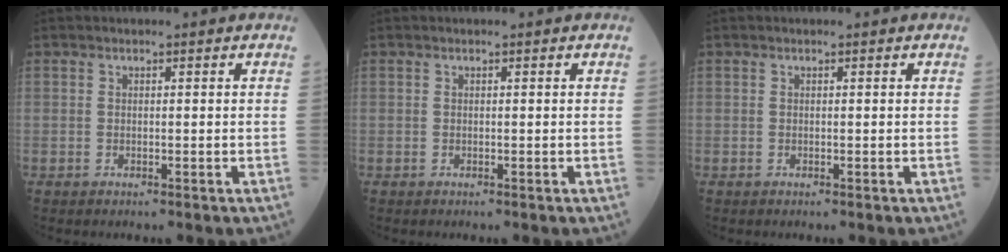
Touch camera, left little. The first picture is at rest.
{"total": 0.0}
{"total": 0.0}